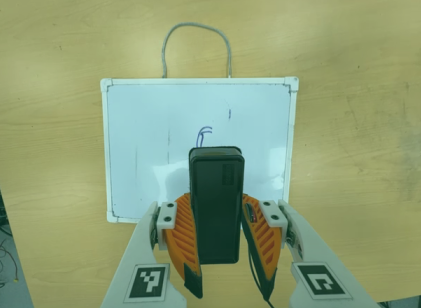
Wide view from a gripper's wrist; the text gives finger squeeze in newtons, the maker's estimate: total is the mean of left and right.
{"total": 6.2, "left": 5.3, "right": 7.0}